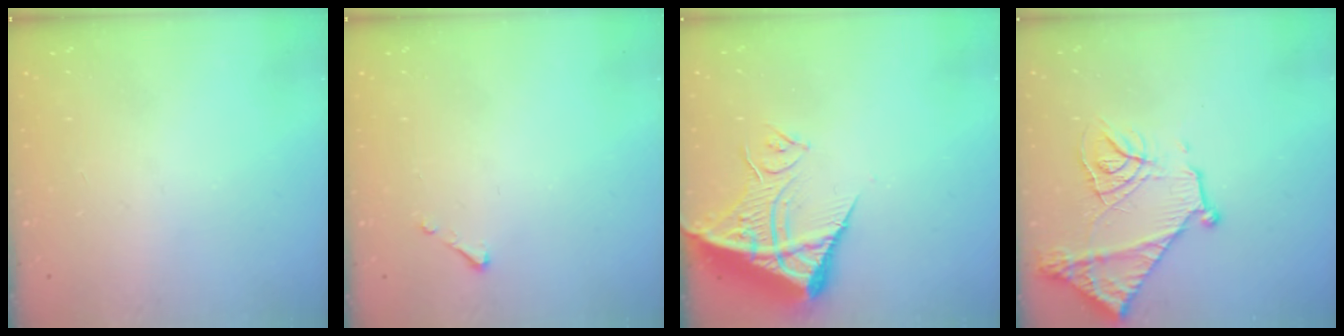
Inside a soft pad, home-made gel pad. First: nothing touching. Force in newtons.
{"total": 2.5, "press": 2.5, "slide": 0.3}
{"total": 13.0, "press": 12.9, "slide": 1.8}
{"total": 17.6, "press": 17.5, "slide": 1.7}